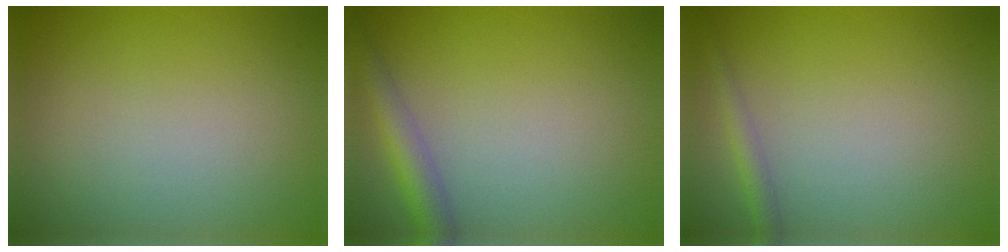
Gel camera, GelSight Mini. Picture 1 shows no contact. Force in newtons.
{"total": 3.0, "press": 3.0, "slide": 0.1}
{"total": 1.4, "press": 1.4, "slide": 0.1}